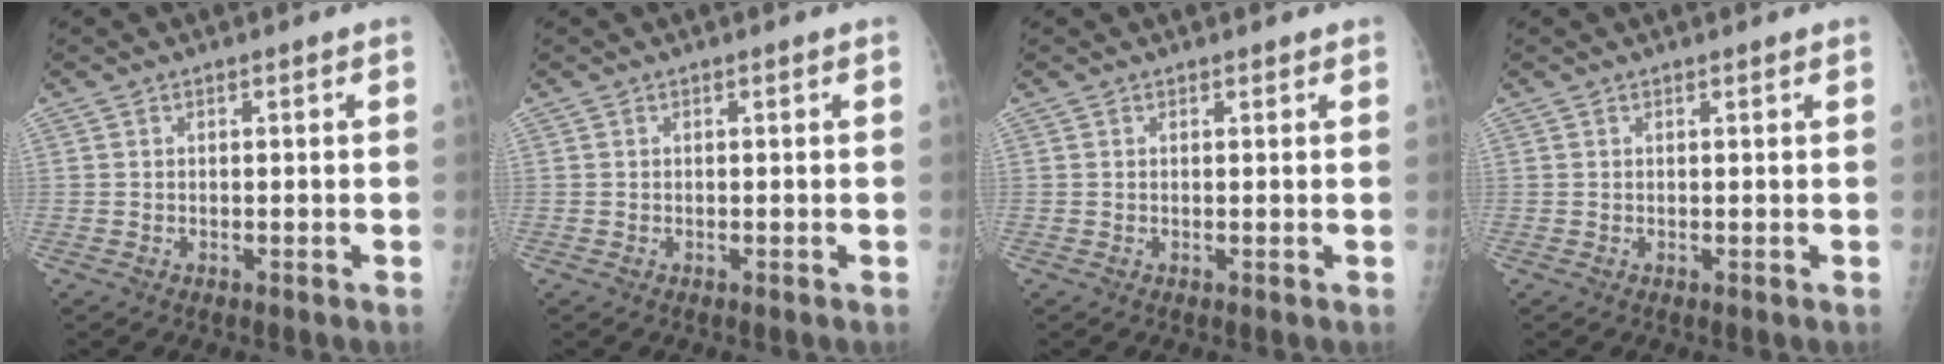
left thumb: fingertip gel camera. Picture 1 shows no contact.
{"total": 0.0}
{"total": 0.5, "force": [0.4, 0.2, 0.0], "torque": [-0.004, -0.003, 0.005]}
{"total": 0.6, "force": [0.5, 0.1, 0.2], "torque": [-0.005, 0.001, 0.008]}